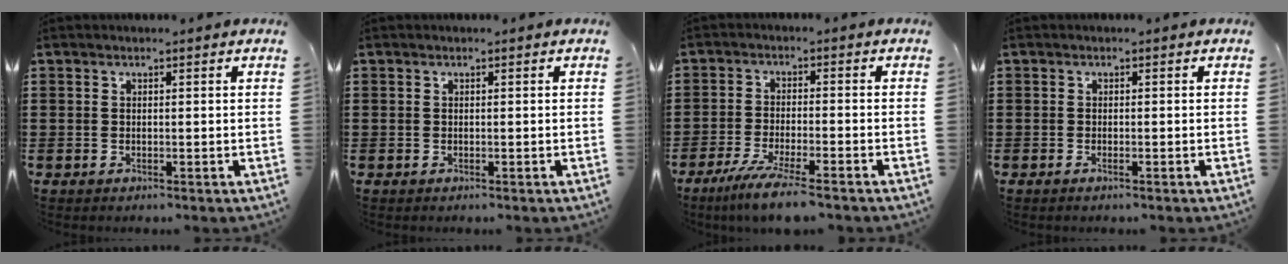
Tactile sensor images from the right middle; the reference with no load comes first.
{"total": 0.0}
{"total": 6.1, "force": [-4.9, 0.1, 3.5], "torque": [-0.077, -0.020, -0.092]}
{"total": 0.5, "force": [-0.2, 0.0, 0.4], "torque": [-0.009, -0.003, -0.004]}